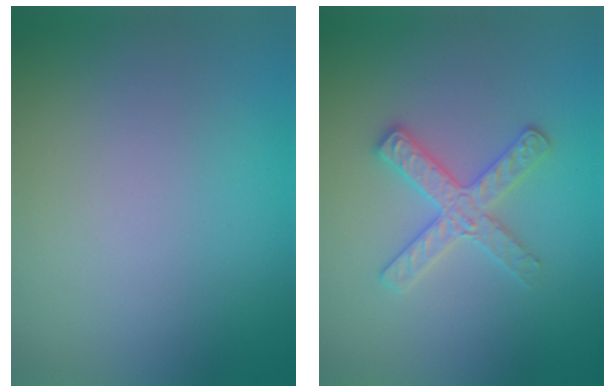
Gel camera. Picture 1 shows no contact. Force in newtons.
{"total": 2.8, "press": 2.8, "slide": 0.3}